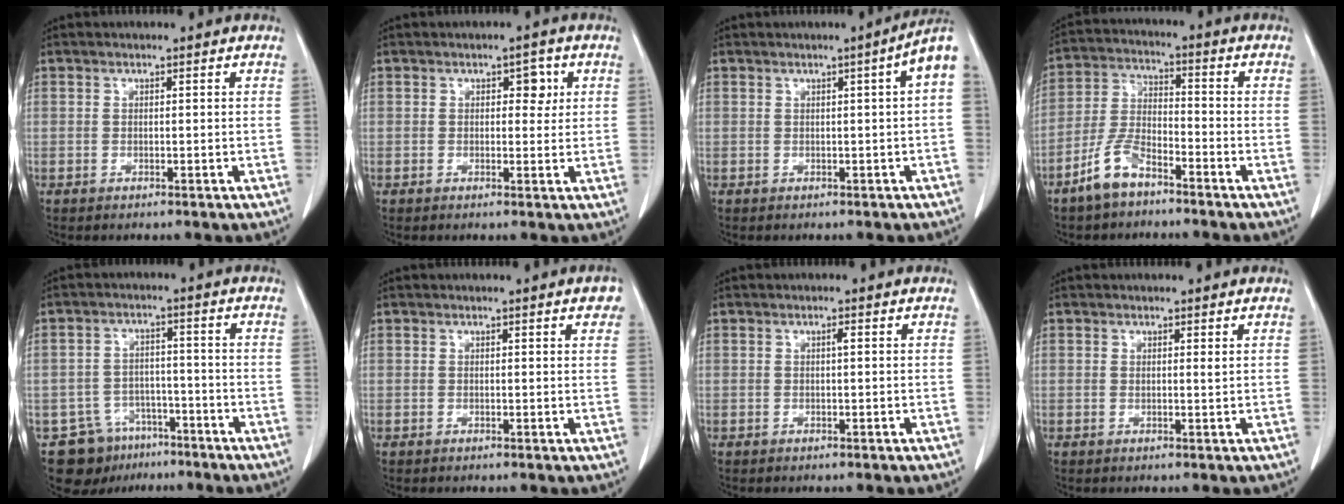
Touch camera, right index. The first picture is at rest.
{"total": 2.7, "force": [0.9, 1.6, 2.0], "torque": [-0.020, 0.007, 0.010]}
{"total": 3.9, "force": [0.7, -0.1, 3.8], "torque": [-0.042, 0.010, 0.005]}
{"total": 7.6, "force": [-5.3, 2.8, 4.5], "torque": [-0.109, -0.001, -0.110]}
{"total": 7.1, "force": [-5.4, 4.6, 0.1], "torque": [0.004, 0.020, -0.082]}
{"total": 2.3, "force": [1.4, 0.4, 1.7], "torque": [-0.015, 0.001, 0.009]}
{"total": 0.6, "force": [0.1, 0.0, 0.6], "torque": [-0.012, 0.001, 0.002]}
{"total": 0.7, "force": [0.4, -0.1, 0.5], "torque": [-0.011, -0.004, 0.006]}